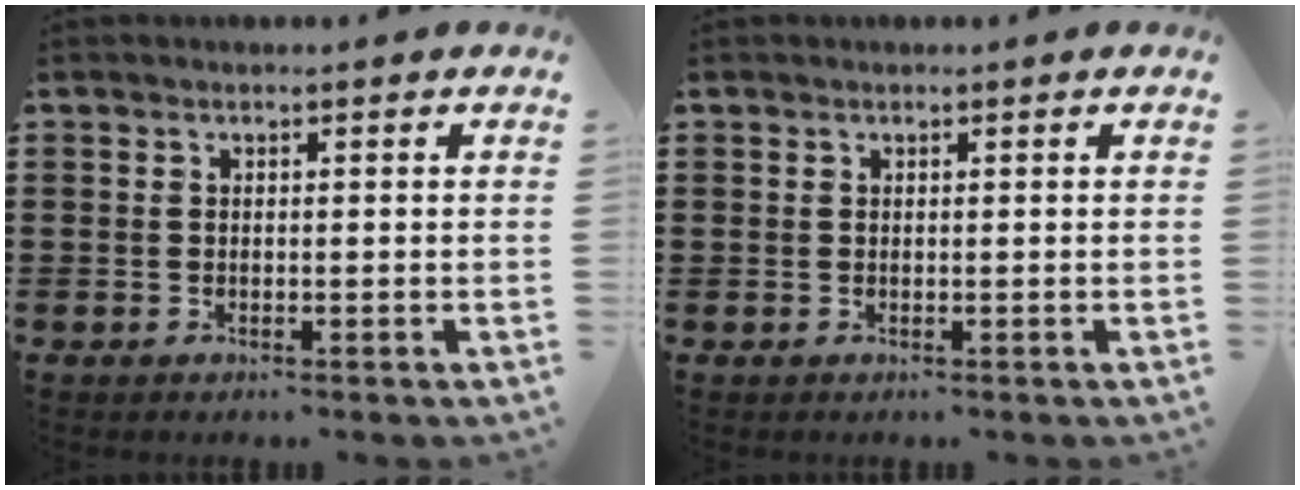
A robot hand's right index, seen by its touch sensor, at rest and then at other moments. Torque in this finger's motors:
{"motor_torque": [-1.72, 0.42, -1.05, -0.22]}